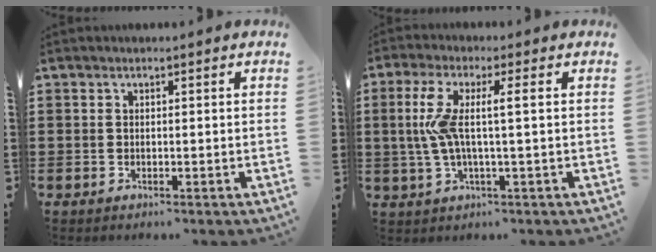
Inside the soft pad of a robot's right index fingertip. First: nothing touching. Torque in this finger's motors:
{"motor_torque": [0.77, -0.33, 0.60, 0.21]}